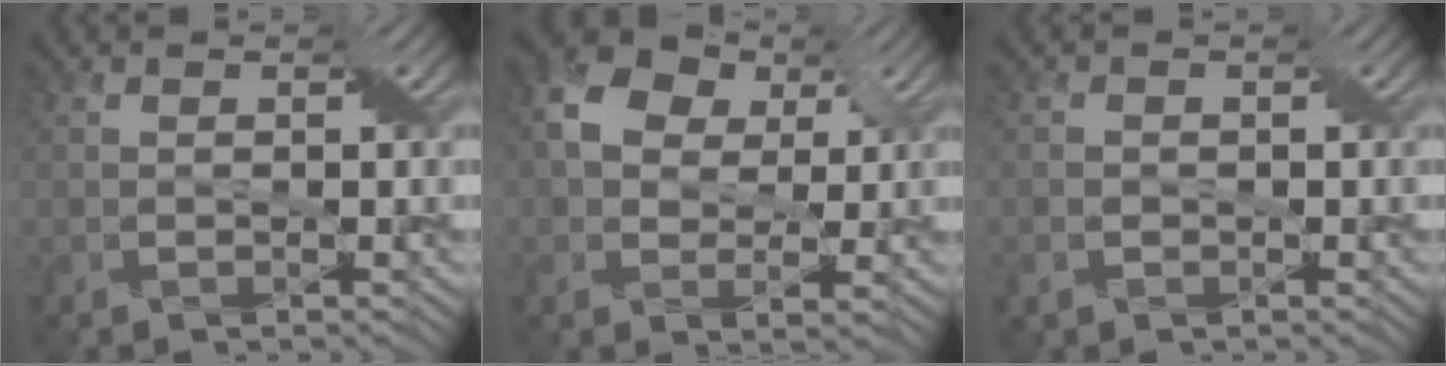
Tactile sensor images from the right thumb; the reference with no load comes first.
{"total": 7.2, "force": [2.4, 5.2, 4.3], "torque": [-0.093, 0.010, 0.038]}
{"total": 1.3, "force": [-0.6, 1.1, 0.4], "torque": [-0.005, -0.004, -0.012]}